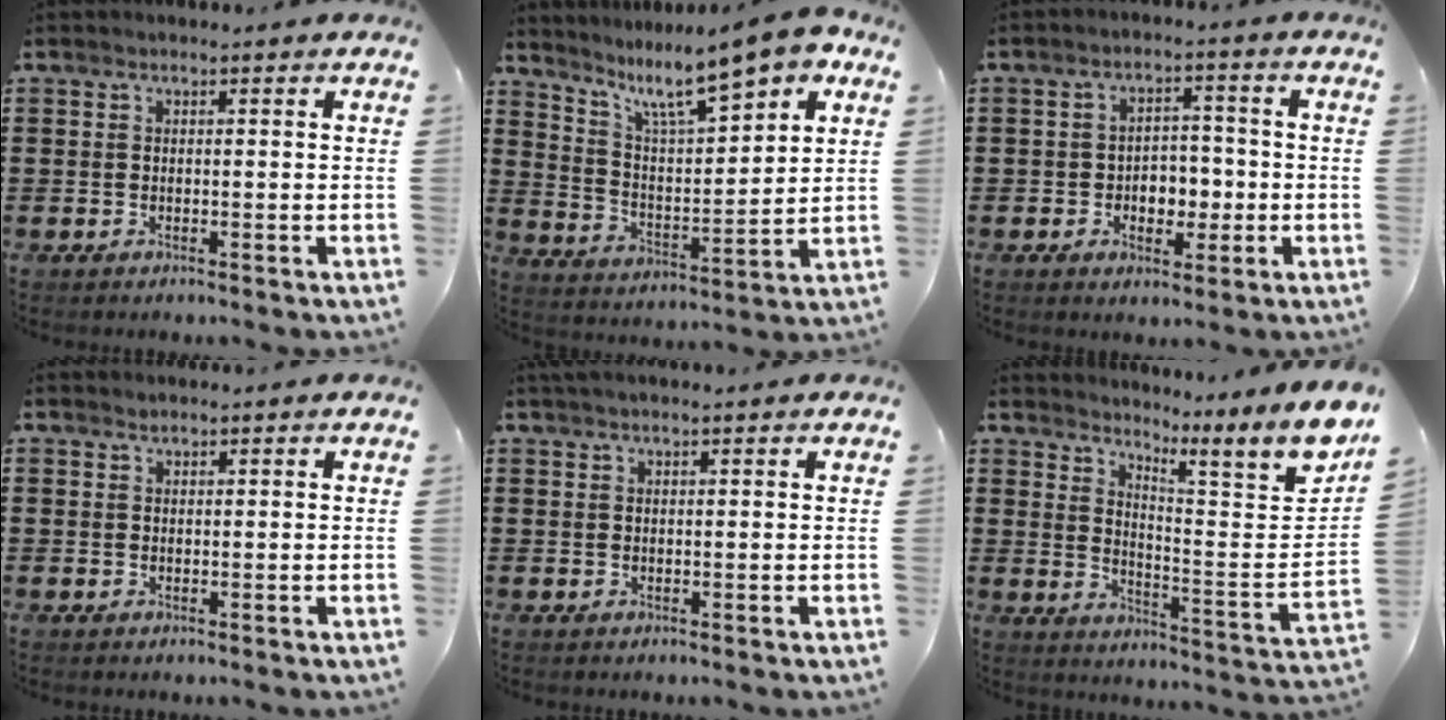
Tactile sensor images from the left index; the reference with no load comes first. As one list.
[{"total": 10.7, "force": [8.1, 2.0, 6.7], "torque": [-0.133, -0.044, 0.130]}, {"total": 4.4, "force": [-1.1, 3.3, 2.8], "torque": [-0.052, 0.005, -0.027]}, {"total": 0.6, "force": [0.5, 0.3, 0.0], "torque": [-0.001, 0.001, 0.010]}, {"total": 1.0, "force": [0.7, 0.1, 0.6], "torque": [-0.013, 0.001, 0.014]}, {"total": 6.7, "force": [4.9, -0.5, 4.5], "torque": [-0.072, -0.066, 0.073]}]